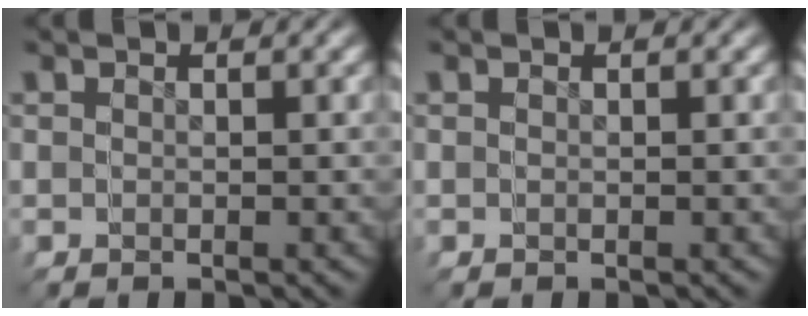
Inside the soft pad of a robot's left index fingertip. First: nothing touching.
{"total": 0.0}